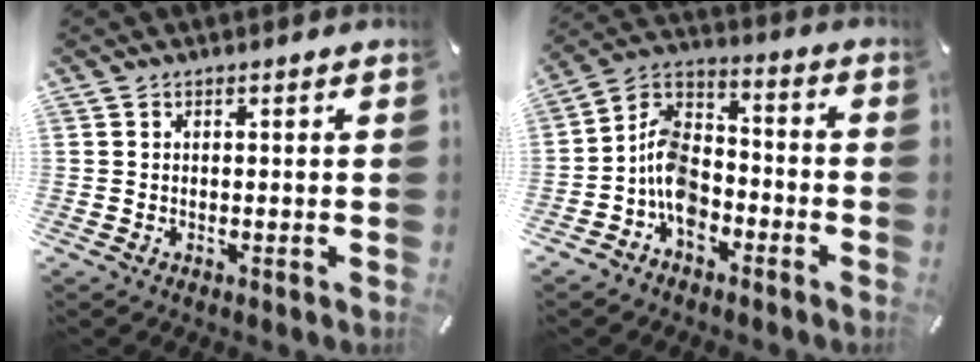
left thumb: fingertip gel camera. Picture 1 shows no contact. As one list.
[{"total": 10.1, "force": [-5.4, 7.1, 4.9], "torque": [-0.110, 0.025, -0.105]}]